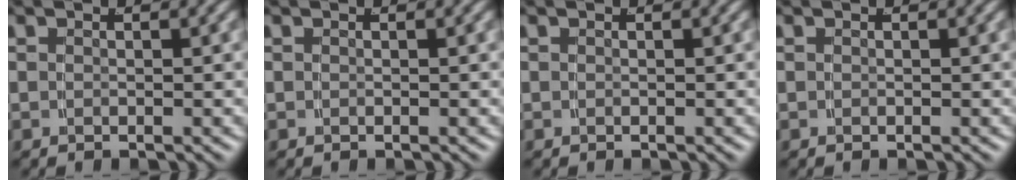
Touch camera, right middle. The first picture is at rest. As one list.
[{"total": 0.0}, {"total": 0.0}, {"total": 0.0}]